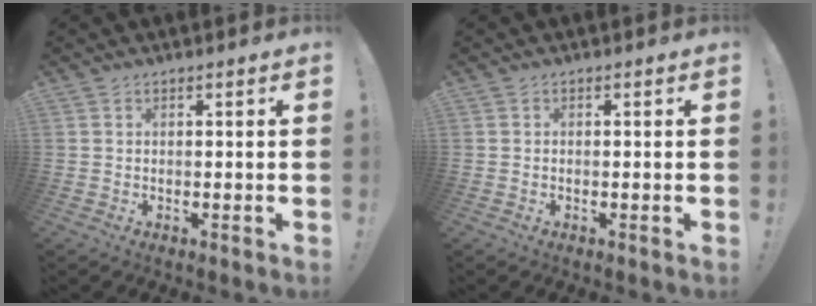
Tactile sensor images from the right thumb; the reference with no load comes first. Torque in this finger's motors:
{"motor_torque": [0.00, 0.23, 0.08, -0.17, 0.02]}